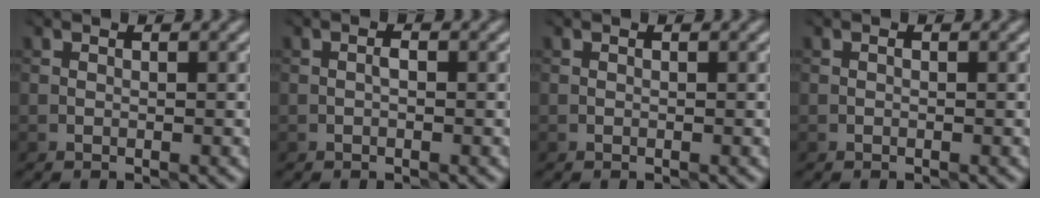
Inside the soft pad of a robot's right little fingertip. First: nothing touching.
{"total": 0.6, "force": [-0.2, 0.2, 0.5], "torque": [-0.010, -0.001, -0.002]}
{"total": 0.0}
{"total": 0.0}